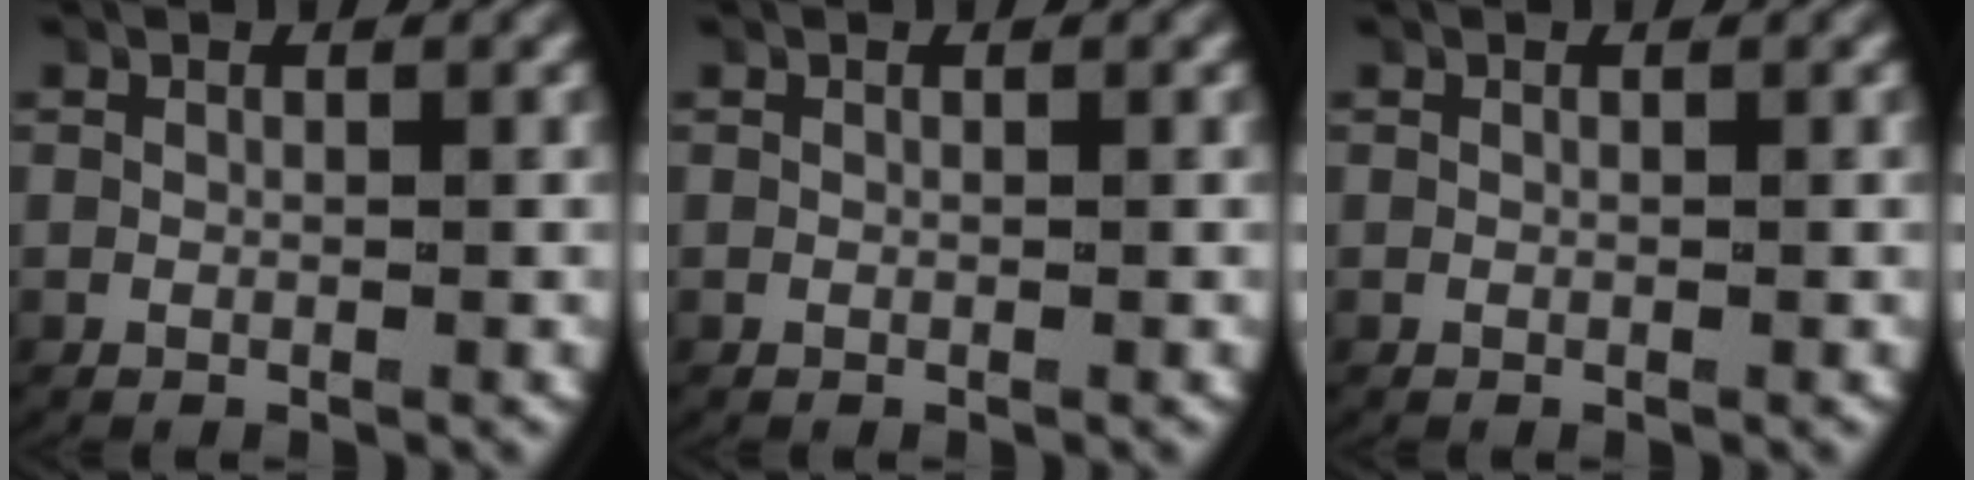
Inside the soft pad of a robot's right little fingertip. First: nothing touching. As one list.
[{"total": 0.0}, {"total": 0.0}]